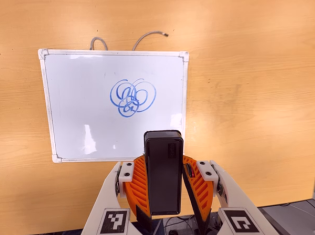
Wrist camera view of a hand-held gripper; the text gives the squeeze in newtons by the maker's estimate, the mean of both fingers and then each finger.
{"total": 4.9, "left": 4.9, "right": 4.9}